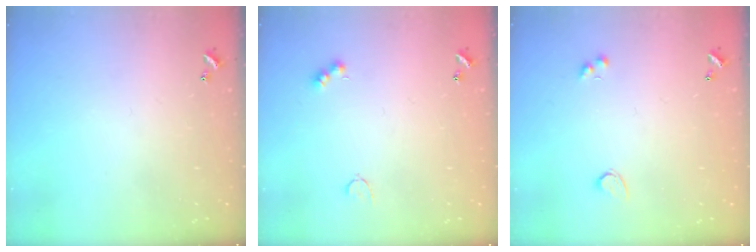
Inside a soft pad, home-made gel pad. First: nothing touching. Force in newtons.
{"total": 4.1, "press": 4.1, "slide": 0.6}
{"total": 1.9, "press": 1.5, "slide": 1.1}